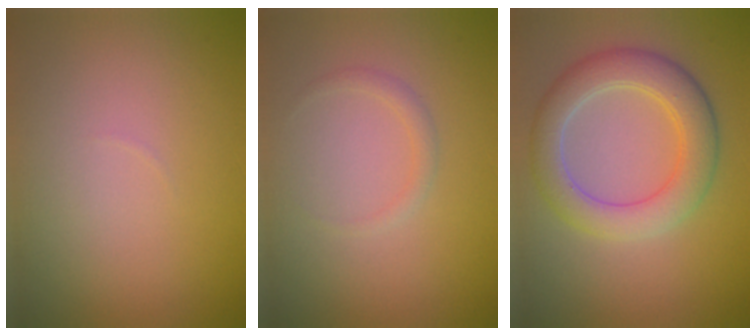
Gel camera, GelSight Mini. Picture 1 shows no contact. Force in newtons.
{"total": 0.9, "press": 0.9, "slide": 0.1}
{"total": 5.1, "press": 5.0, "slide": 0.4}